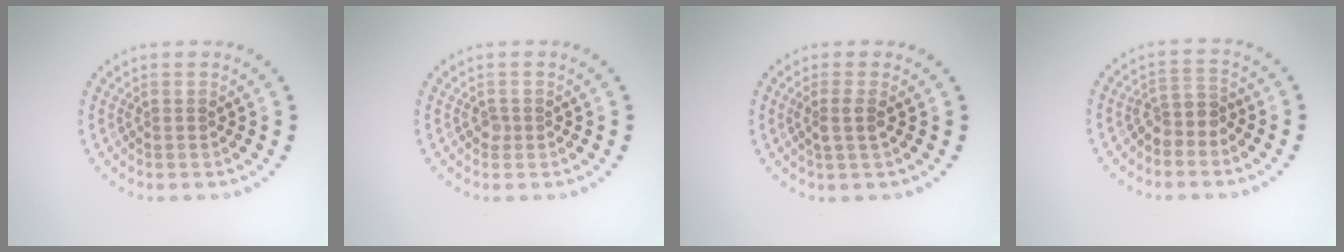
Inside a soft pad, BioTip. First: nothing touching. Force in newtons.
{"total": 0.6, "press": 0.5, "slide": 0.4}
{"total": 1.5, "press": 1.3, "slide": 0.9}
{"total": 2.3, "press": 1.7, "slide": 1.6}